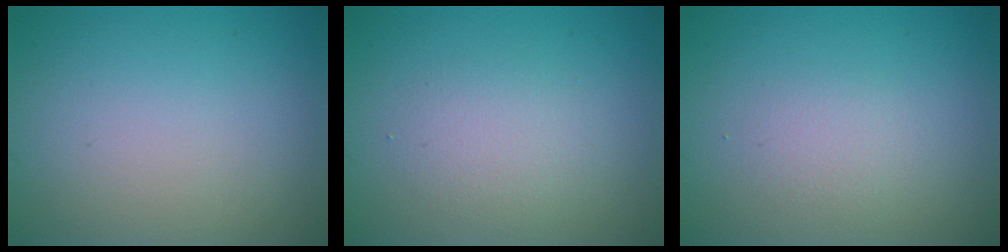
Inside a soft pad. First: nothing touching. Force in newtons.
{"total": 2.1, "press": 2.1, "slide": 0.2}
{"total": 1.4, "press": 1.4, "slide": 0.0}